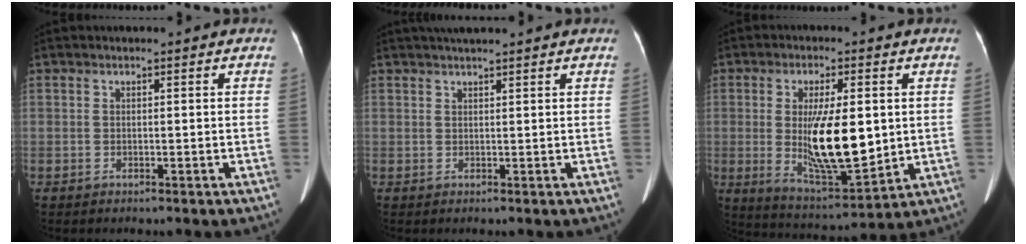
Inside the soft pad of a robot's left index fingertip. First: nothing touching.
{"total": 5.2, "force": [4.5, 0.0, 2.6], "torque": [-0.038, 0.027, 0.065]}
{"total": 12.7, "force": [0.3, 3.4, 12.3], "torque": [-0.222, -0.022, 0.017]}